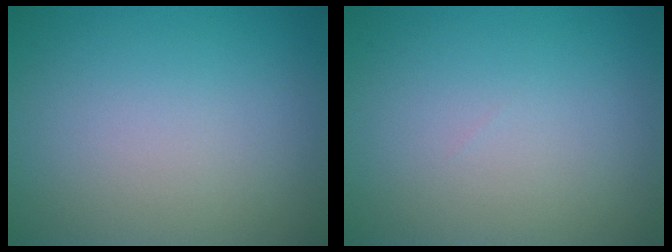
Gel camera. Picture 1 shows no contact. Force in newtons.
{"total": 0.0}